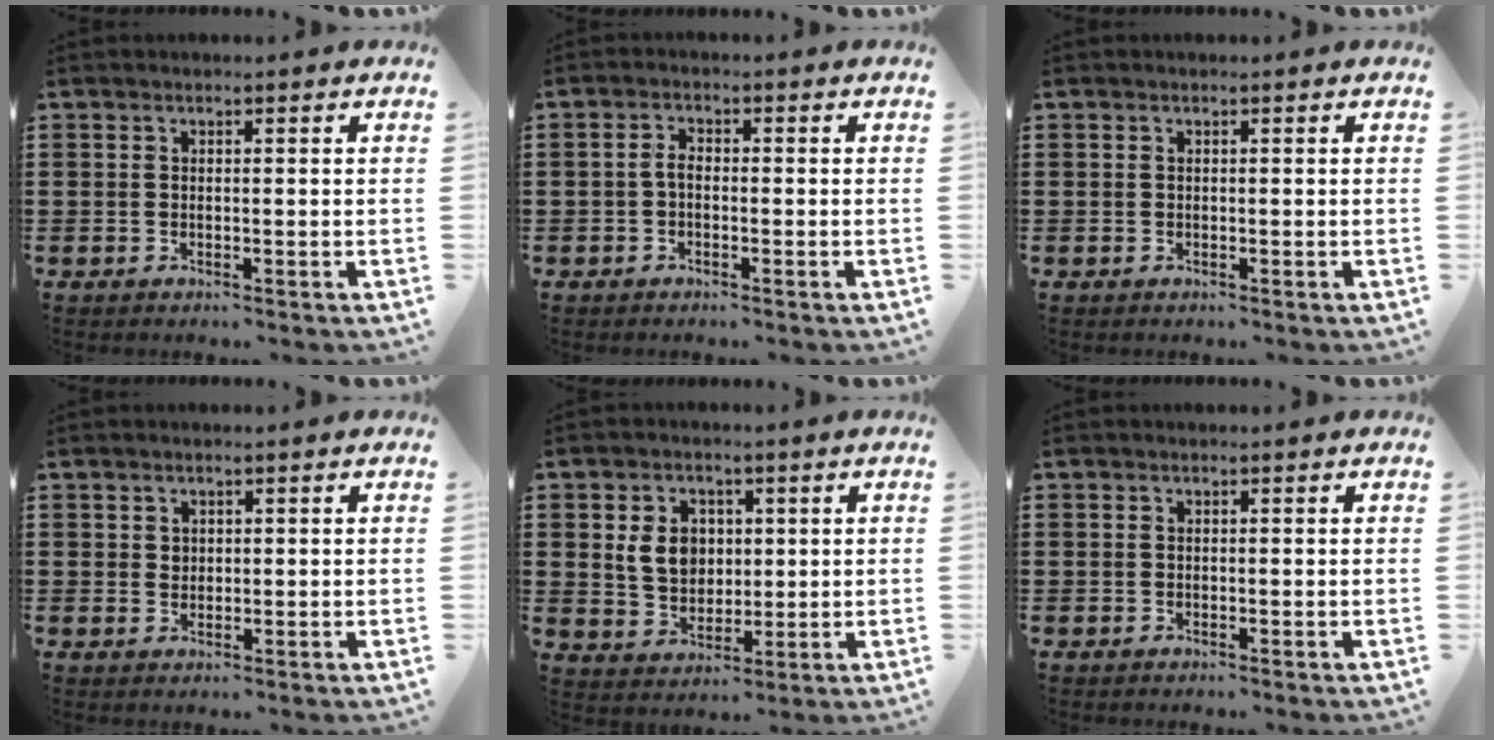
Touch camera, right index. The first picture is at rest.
{"total": 2.0, "force": [-0.6, 0.9, 1.6], "torque": [-0.040, -0.002, -0.015]}
{"total": 0.0}
{"total": 0.9, "force": [0.5, 0.7, 0.2], "torque": [-0.006, 0.002, 0.010]}
{"total": 6.4, "force": [1.2, 5.1, 3.7], "torque": [-0.088, 0.009, 0.018]}
{"total": 0.0}